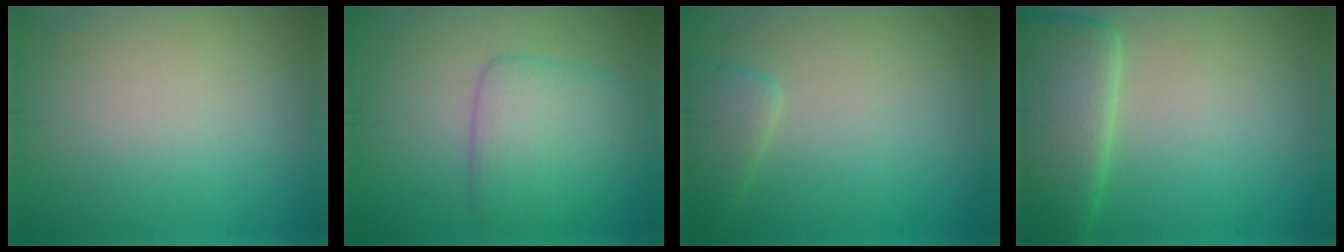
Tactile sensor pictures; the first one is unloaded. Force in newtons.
{"total": 4.9, "press": 4.9, "slide": 0.2}
{"total": 2.1, "press": 2.1, "slide": 0.2}
{"total": 7.2, "press": 7.1, "slide": 0.3}